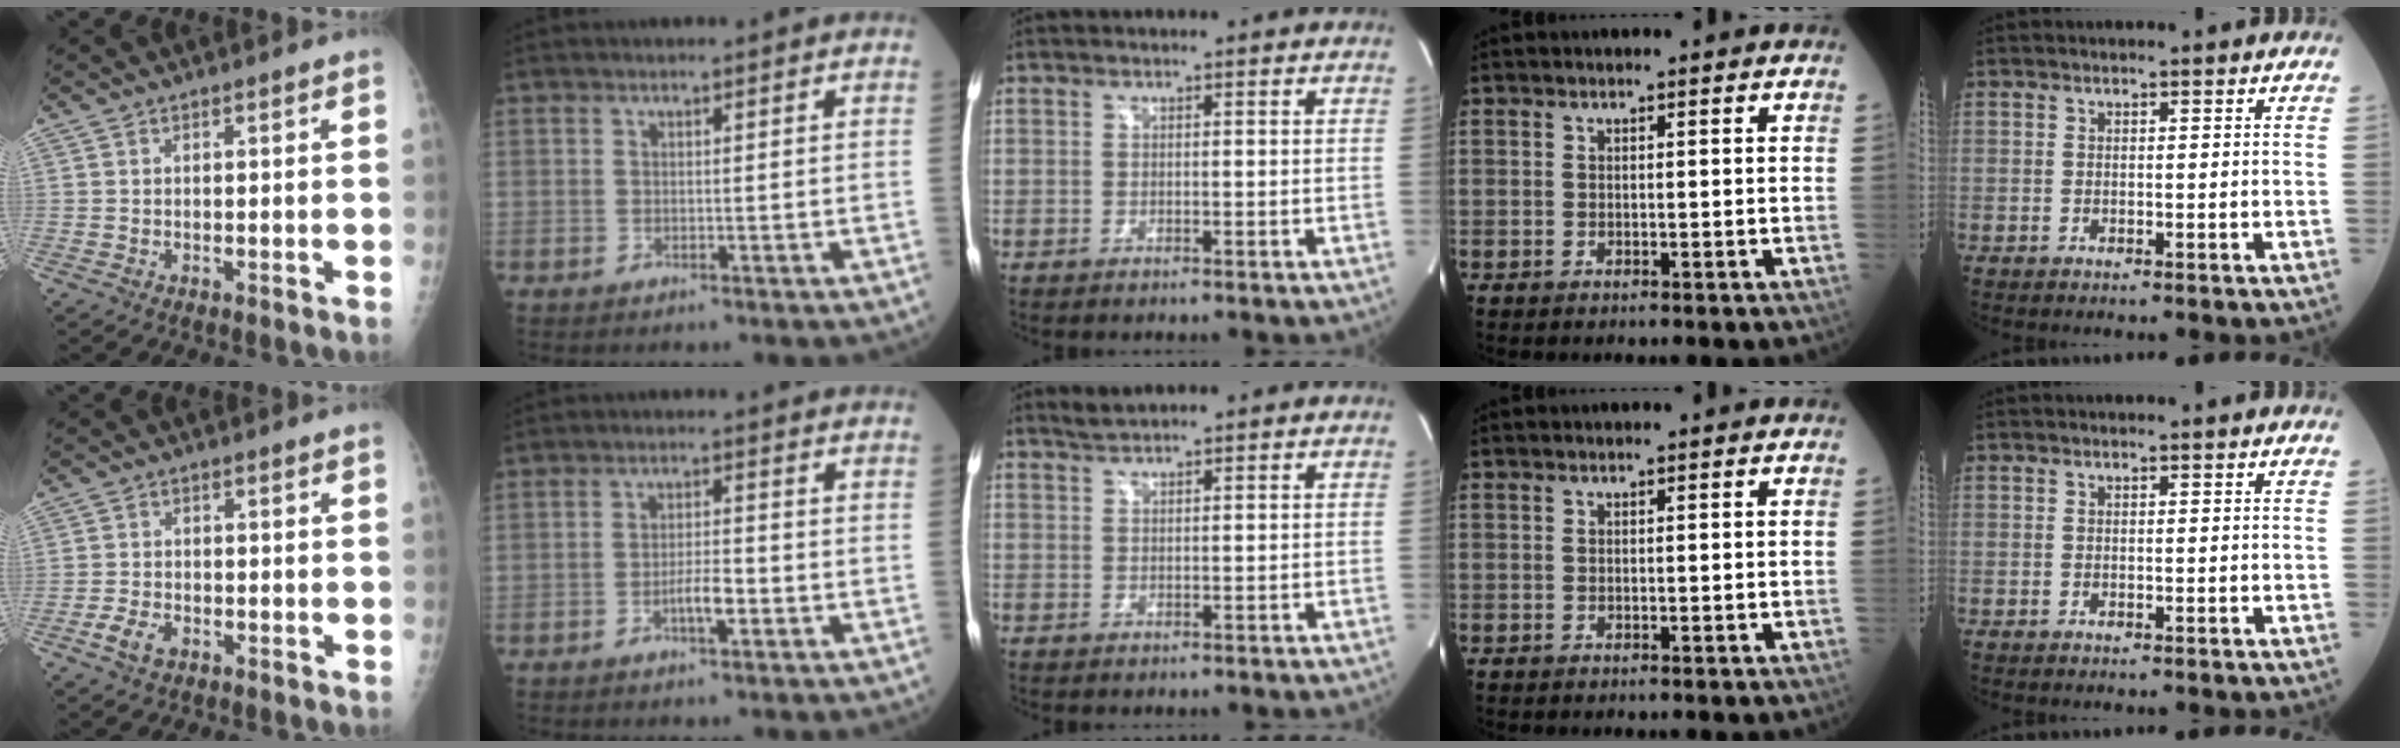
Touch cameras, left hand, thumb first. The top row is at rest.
{"thumb": {"total": 3.7, "force": [-1.9, 2.3, 2.1], "torque": [-0.033, 0.007, -0.037]}, "index": {"total": 3.5, "force": [-1.9, 0.7, 2.9], "torque": [-0.053, -0.003, -0.033]}, "middle": {"total": 1.6, "force": [1.5, -0.3, 0.3], "torque": [-0.008, 0.005, 0.035]}}